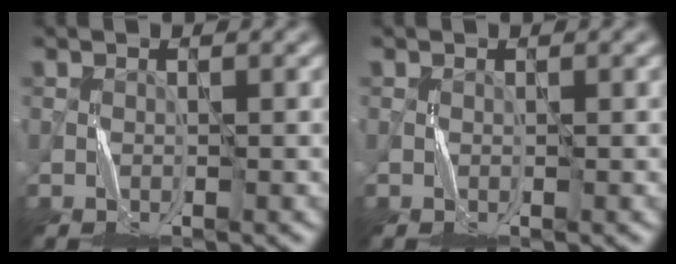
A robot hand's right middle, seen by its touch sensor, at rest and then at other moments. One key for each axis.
{"total": 0.0}